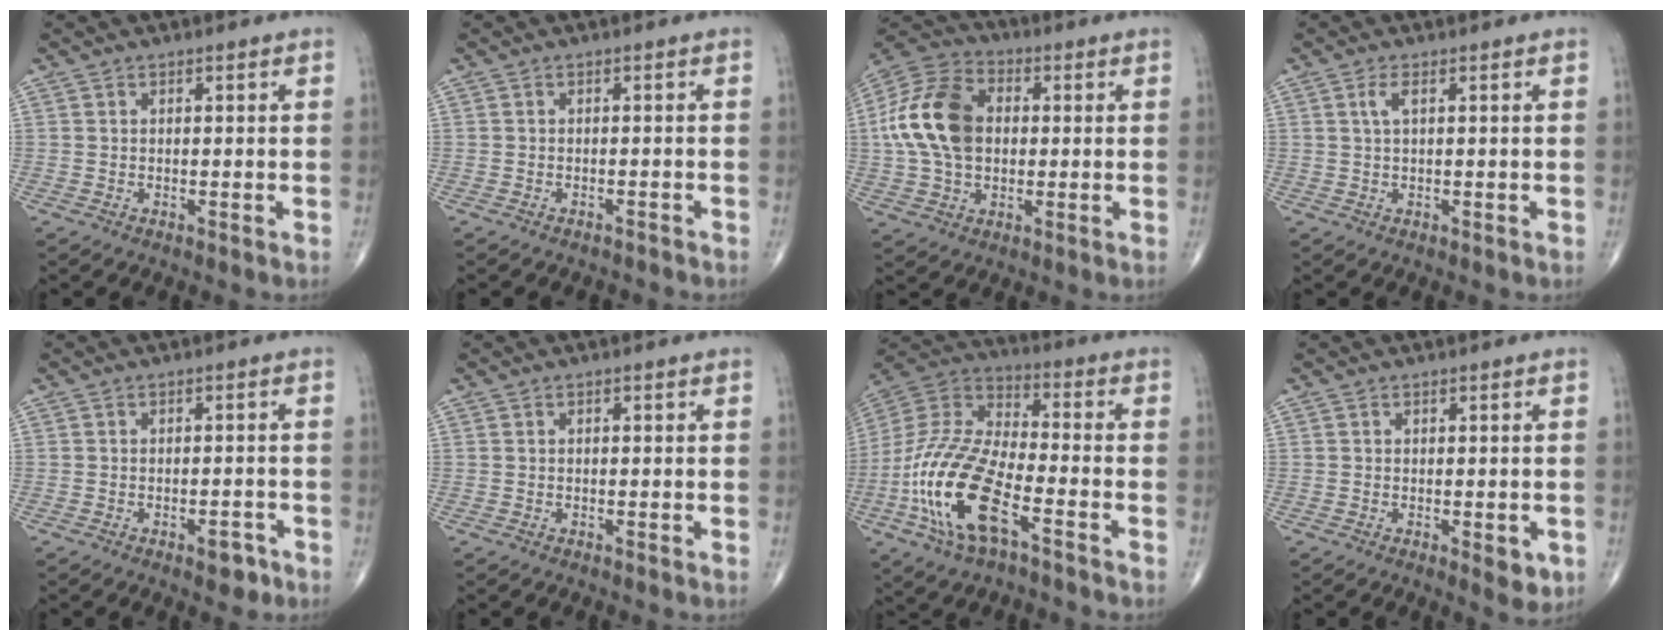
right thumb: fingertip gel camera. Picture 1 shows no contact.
{"total": 1.9, "force": [-1.8, 0.7, 0.3], "torque": [-0.012, 0.012, -0.023]}
{"total": 16.5, "force": [1.1, 11.4, 12.0], "torque": [-0.221, 0.023, 0.013]}
{"total": 2.0, "force": [0.7, 0.5, 1.8], "torque": [-0.043, 0.005, 0.015]}
{"total": 3.2, "force": [-1.9, 1.5, 2.1], "torque": [-0.012, 0.011, -0.022]}
{"total": 0.0}
{"total": 20.3, "force": [-8.1, 8.2, 16.6], "torque": [-0.354, 0.033, -0.151]}
{"total": 3.7, "force": [-1.1, 1.5, 3.1], "torque": [-0.027, -0.006, -0.011]}